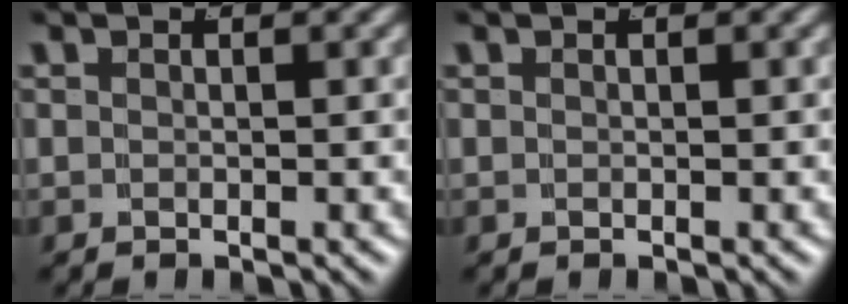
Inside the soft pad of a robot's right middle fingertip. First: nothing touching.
{"total": 0.0}